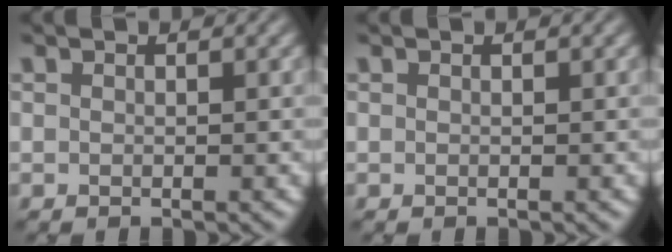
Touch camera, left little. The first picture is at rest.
{"total": 0.0}